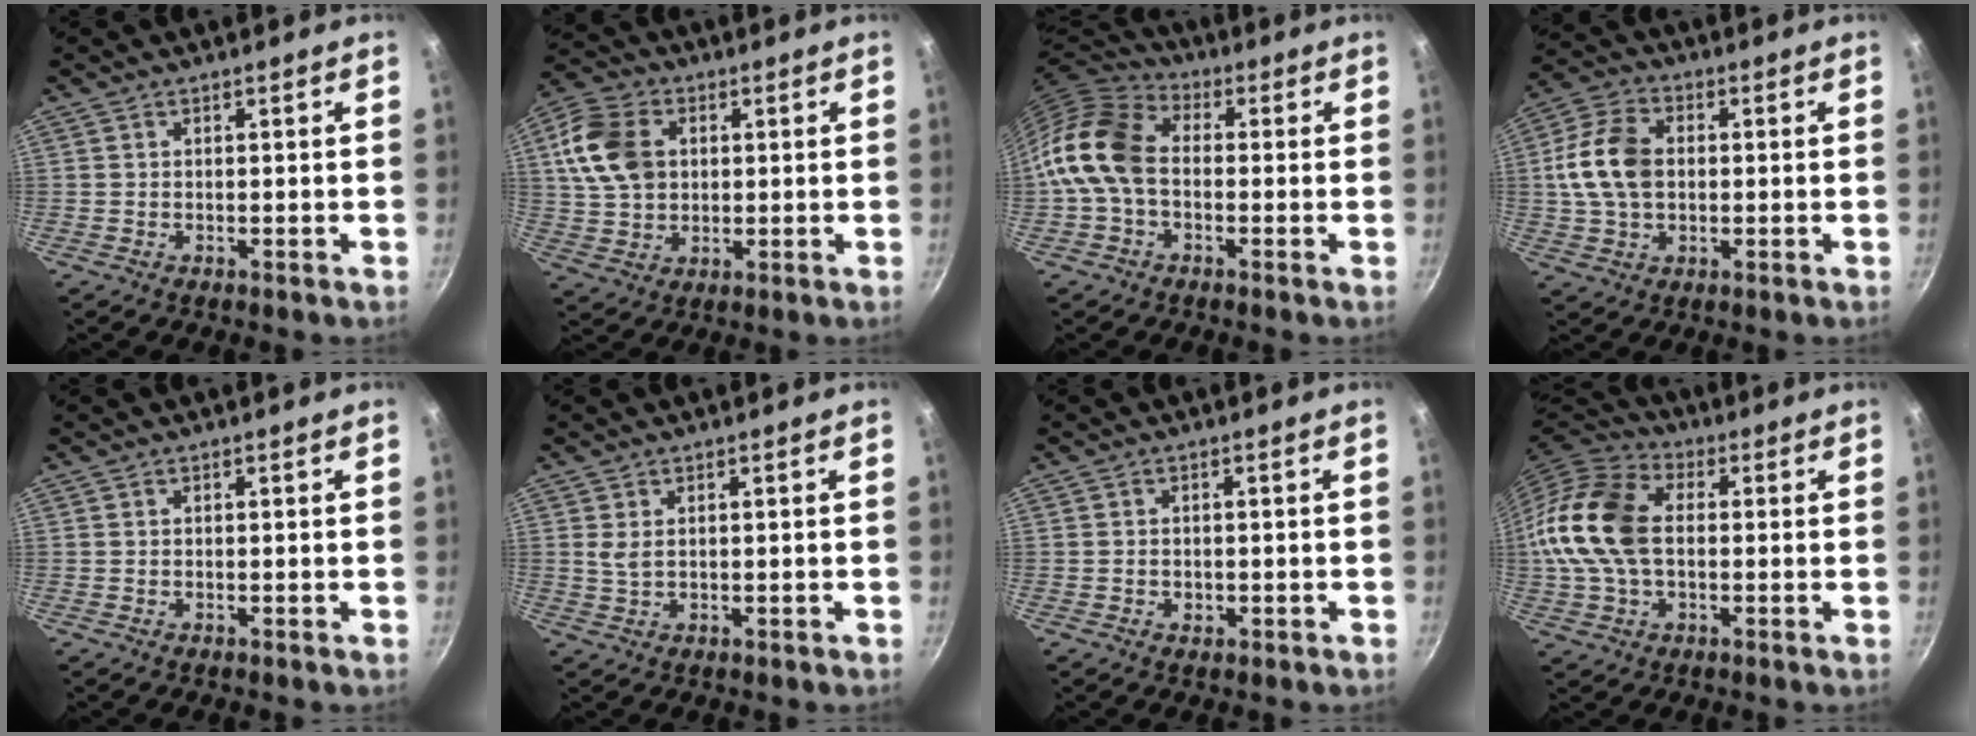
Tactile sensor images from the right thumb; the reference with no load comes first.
{"total": 12.9, "force": [2.6, 9.5, 8.3], "torque": [-0.143, 0.004, 0.042]}
{"total": 13.3, "force": [-1.6, 9.3, 9.4], "torque": [-0.162, 0.035, -0.054]}
{"total": 12.0, "force": [0.7, 8.3, 8.7], "torque": [-0.155, 0.017, 0.005]}
{"total": 0.0}
{"total": 2.1, "force": [0.5, 1.0, 1.7], "torque": [-0.033, -0.005, 0.013]}
{"total": 1.6, "force": [-0.5, 1.2, 0.9], "torque": [-0.013, 0.001, -0.006]}
{"total": 16.6, "force": [0.5, 11.1, 12.4], "torque": [-0.233, 0.029, -0.005]}